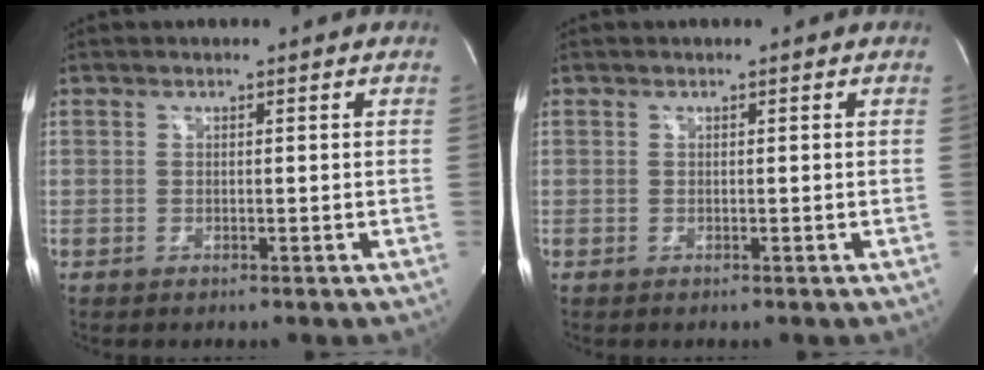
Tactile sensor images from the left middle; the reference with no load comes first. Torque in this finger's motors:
{"motor_torque": [0.17, -0.17, 0.09, 0.00]}